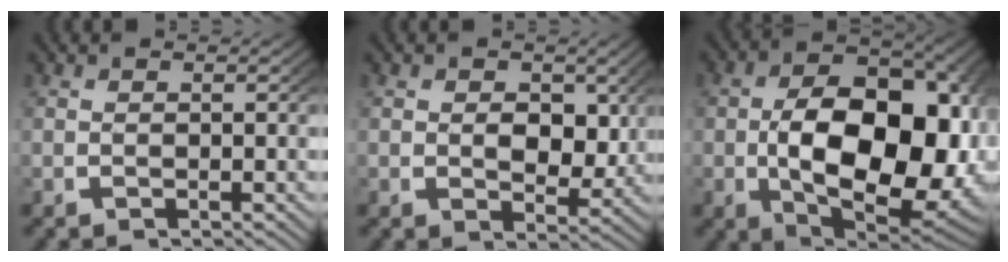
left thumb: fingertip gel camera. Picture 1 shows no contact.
{"total": 3.7, "force": [0.7, 2.8, 2.4], "torque": [-0.044, -0.032, 0.024]}
{"total": 19.9, "force": [-1.8, 12.4, 15.5], "torque": [-0.270, -0.083, 0.012]}